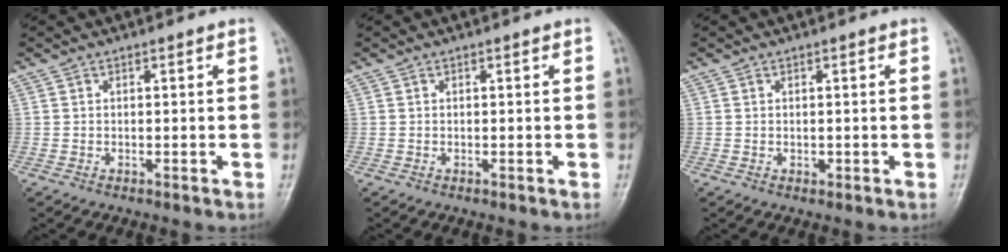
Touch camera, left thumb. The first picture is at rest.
{"total": 0.0}
{"total": 0.9, "force": [0.1, 0.7, 0.6], "torque": [-0.005, 0.000, 0.002]}